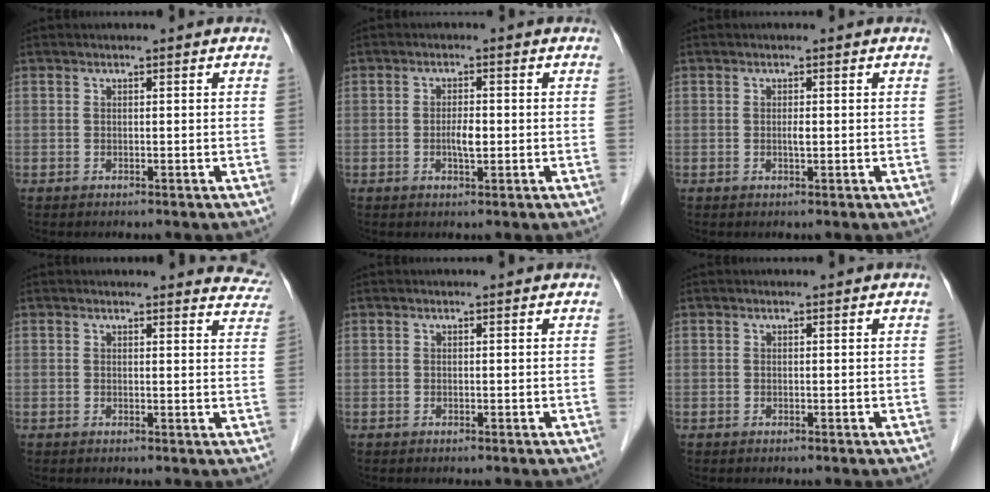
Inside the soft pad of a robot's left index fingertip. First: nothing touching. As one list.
[{"total": 2.5, "force": [-0.4, 0.7, 2.3], "torque": [-0.045, 0.001, -0.006]}, {"total": 0.8, "force": [0.0, 0.2, 0.8], "torque": [-0.014, -0.001, -0.001]}, {"total": 6.5, "force": [6.3, 1.4, 0.6], "torque": [0.020, -0.025, 0.033]}, {"total": 0.0}, {"total": 0.0}]